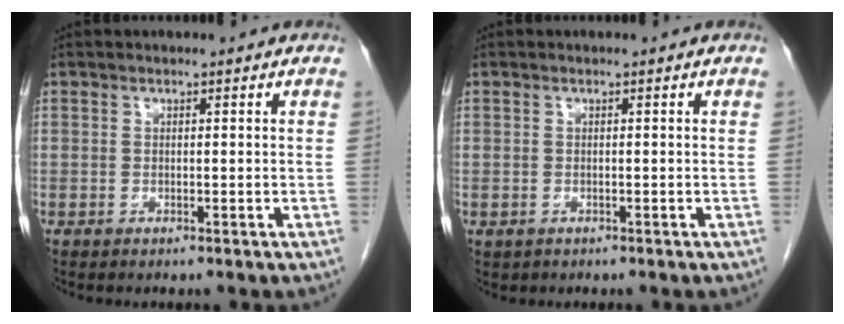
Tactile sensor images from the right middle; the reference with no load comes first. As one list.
[{"total": 0.6, "force": [-0.2, 0.6, 0.1], "torque": [-0.006, 0.003, 0.004]}]